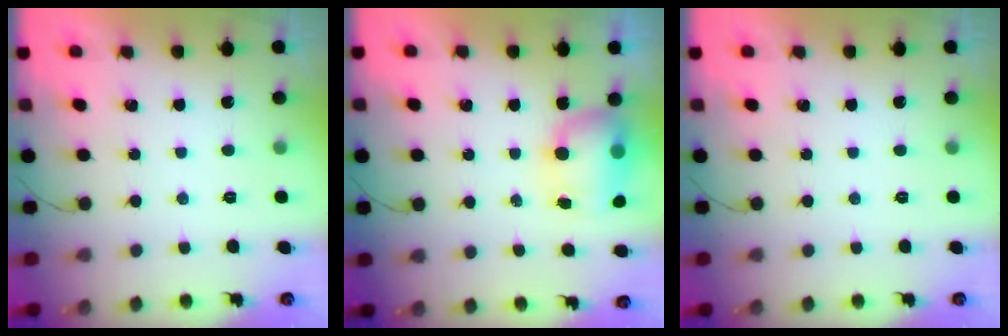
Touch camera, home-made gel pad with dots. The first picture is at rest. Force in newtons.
{"total": 8.0, "press": 7.9, "slide": 1.3}
{"total": 0.0}